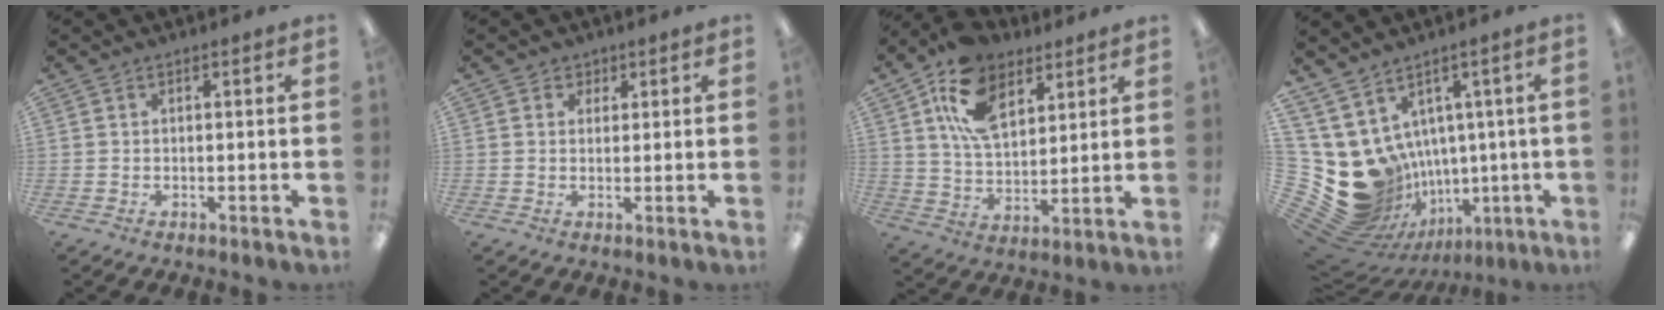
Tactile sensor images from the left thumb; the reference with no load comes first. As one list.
[{"total": 2.1, "force": [1.2, 1.7, 0.0], "torque": [0.005, 0.000, 0.020]}, {"total": 15.7, "force": [8.5, 9.6, 9.0], "torque": [-0.172, -0.014, 0.162]}, {"total": 15.5, "force": [-0.3, 14.0, 6.7], "torque": [-0.153, -0.045, 0.036]}]